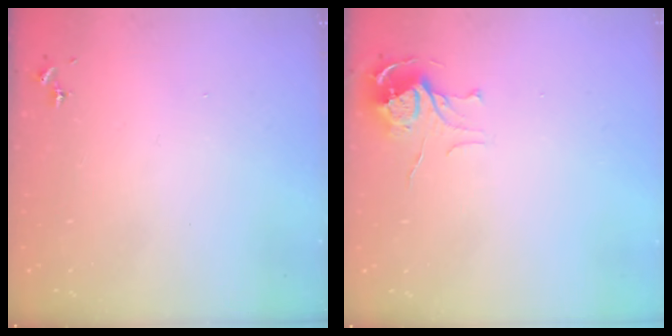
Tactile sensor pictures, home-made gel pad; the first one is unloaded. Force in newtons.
{"total": 7.0, "press": 7.0, "slide": 0.6}